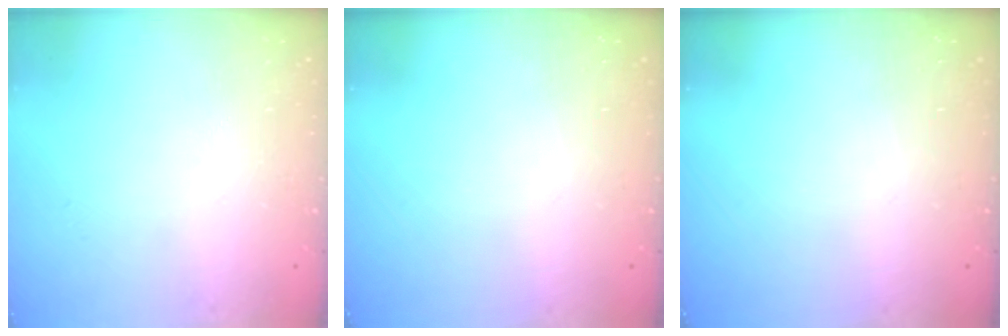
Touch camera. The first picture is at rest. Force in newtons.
{"total": 0.0}
{"total": 0.0}